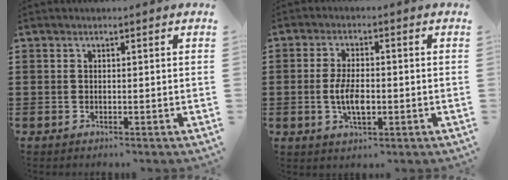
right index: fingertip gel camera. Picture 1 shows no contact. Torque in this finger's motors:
{"motor_torque": [2.00, 0.14, 0.72, 0.19]}